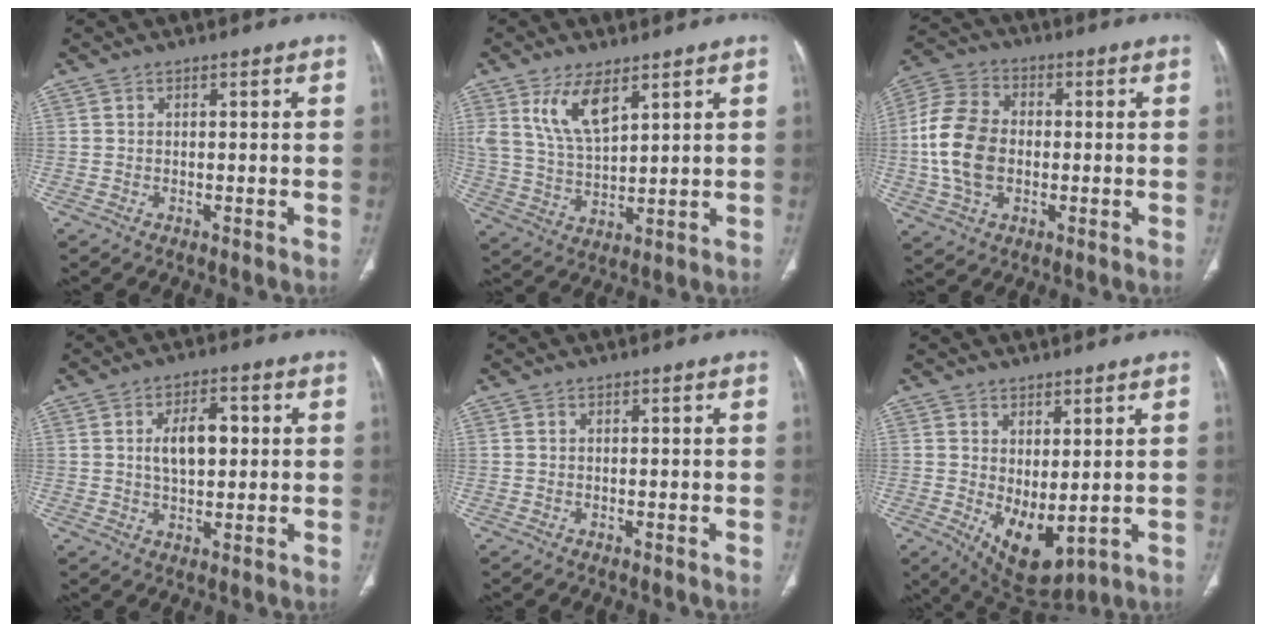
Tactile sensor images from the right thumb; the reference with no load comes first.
{"total": 9.5, "force": [5.3, 4.0, 6.8], "torque": [-0.125, -0.027, 0.116]}
{"total": 14.0, "force": [-0.8, 9.8, 10.1], "torque": [-0.197, 0.019, -0.018]}
{"total": 7.5, "force": [1.1, 4.1, 6.2], "torque": [-0.090, 0.006, 0.018]}
{"total": 0.0}
{"total": 8.6, "force": [-0.2, 4.5, 7.3], "torque": [-0.105, -0.017, 0.022]}